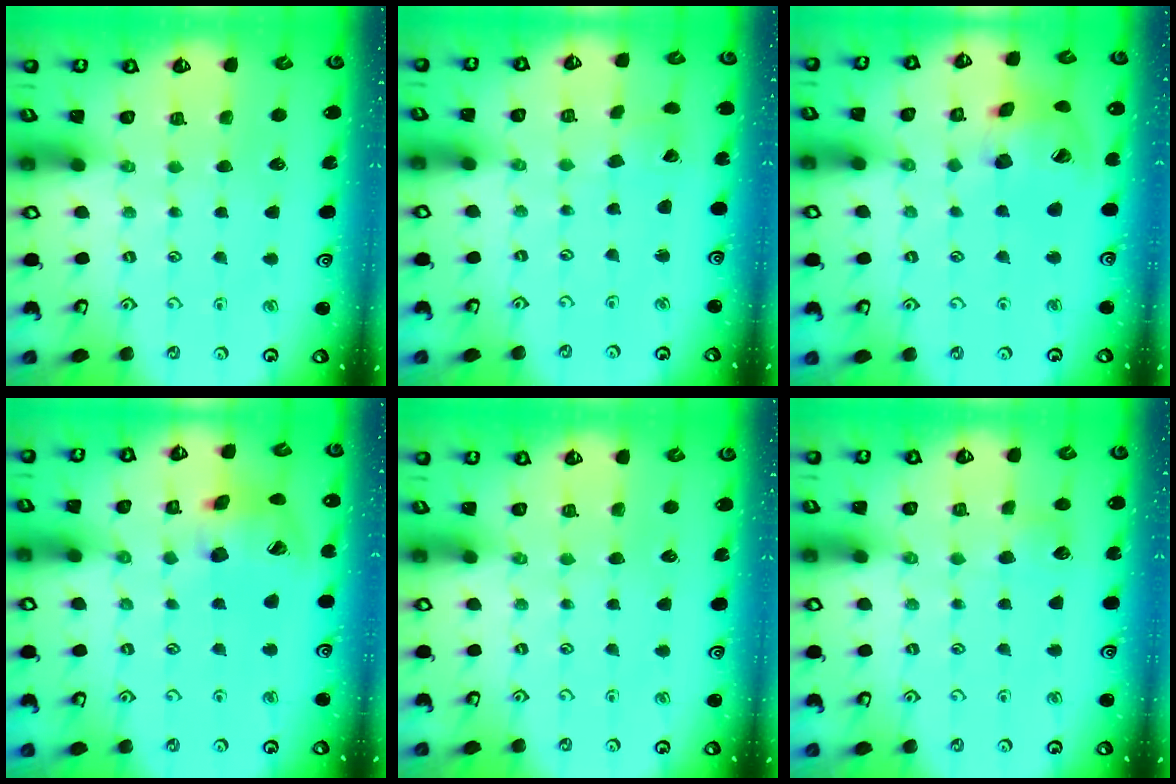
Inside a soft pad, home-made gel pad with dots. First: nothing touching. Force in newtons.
{"total": 2.6, "press": 2.6, "slide": 0.4}
{"total": 16.9, "press": 16.8, "slide": 2.5}
{"total": 14.2, "press": 14.1, "slide": 2.0}
{"total": 0.0}
{"total": 3.4, "press": 3.4, "slide": 0.4}